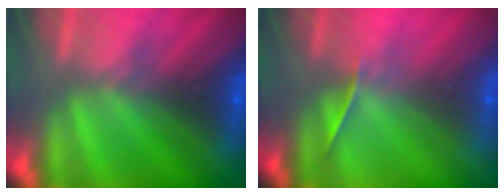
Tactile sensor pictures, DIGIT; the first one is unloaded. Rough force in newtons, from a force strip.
{"total": 1.3}